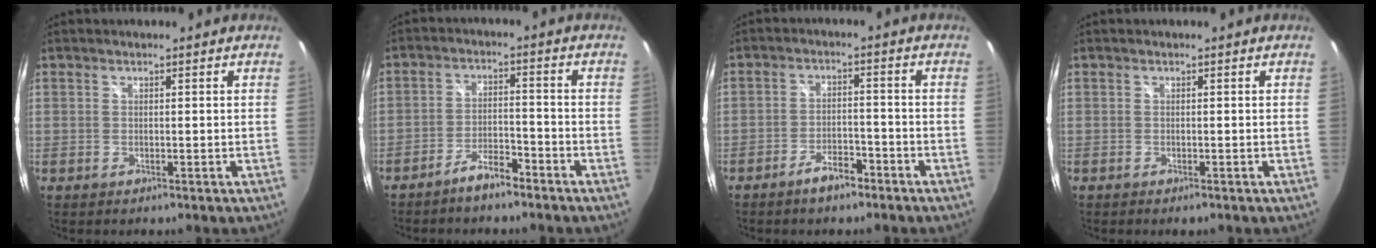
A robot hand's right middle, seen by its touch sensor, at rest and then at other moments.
{"total": 5.3, "force": [-4.4, 1.3, 2.7], "torque": [-0.065, 0.006, -0.074]}
{"total": 5.3, "force": [-4.0, 2.0, 2.8], "torque": [-0.063, 0.005, -0.060]}
{"total": 1.3, "force": [-1.0, 0.4, 0.8], "torque": [-0.015, -0.006, -0.014]}